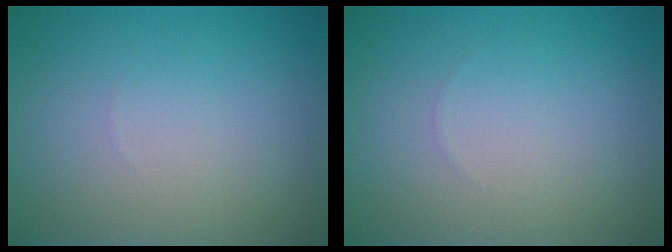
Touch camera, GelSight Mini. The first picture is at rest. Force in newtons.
{"total": 0.0}